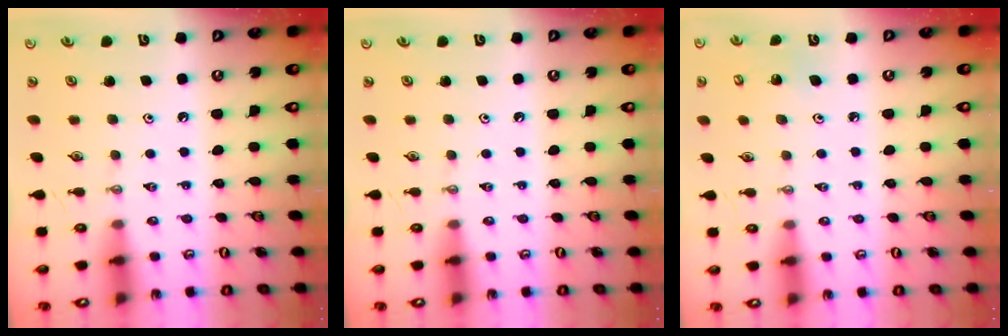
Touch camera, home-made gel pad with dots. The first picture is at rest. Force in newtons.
{"total": 0.0}
{"total": 4.7, "press": 4.4, "slide": 1.7}